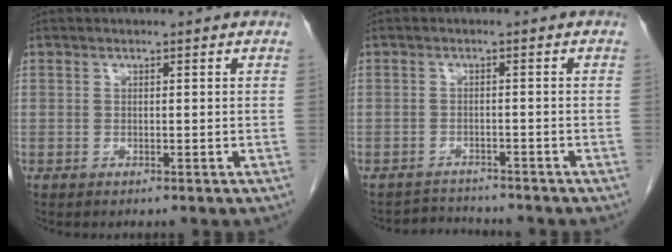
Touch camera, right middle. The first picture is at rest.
{"total": 1.8, "force": [-1.5, -0.3, -0.8], "torque": [0.011, -0.014, -0.023]}